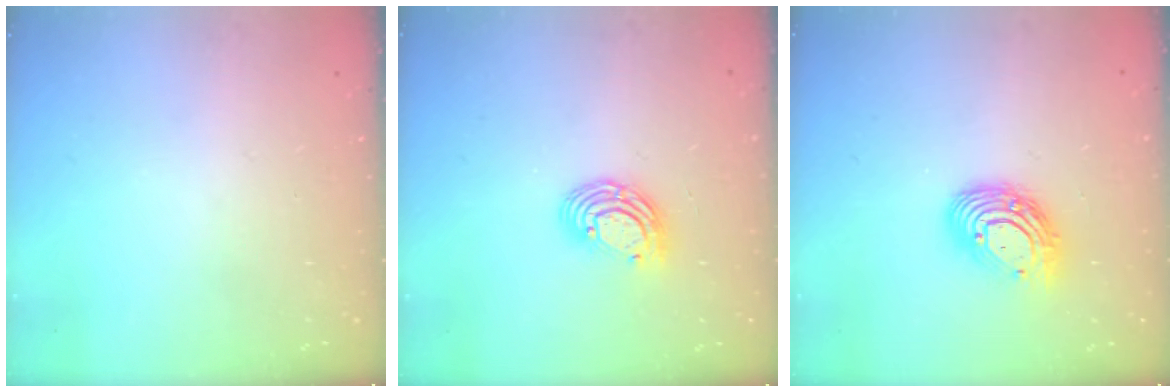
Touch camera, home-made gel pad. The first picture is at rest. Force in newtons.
{"total": 8.8, "press": 8.7, "slide": 1.5}
{"total": 11.8, "press": 11.8, "slide": 1.0}